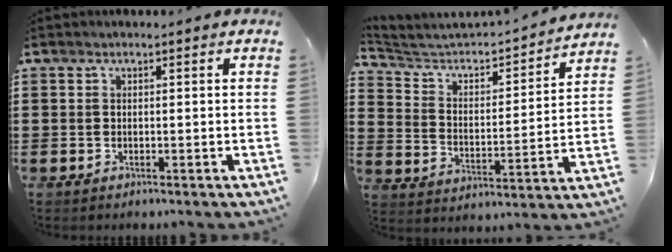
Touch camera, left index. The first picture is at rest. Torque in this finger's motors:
{"motor_torque": [0.26, 0.29, 0.04, 0.04]}